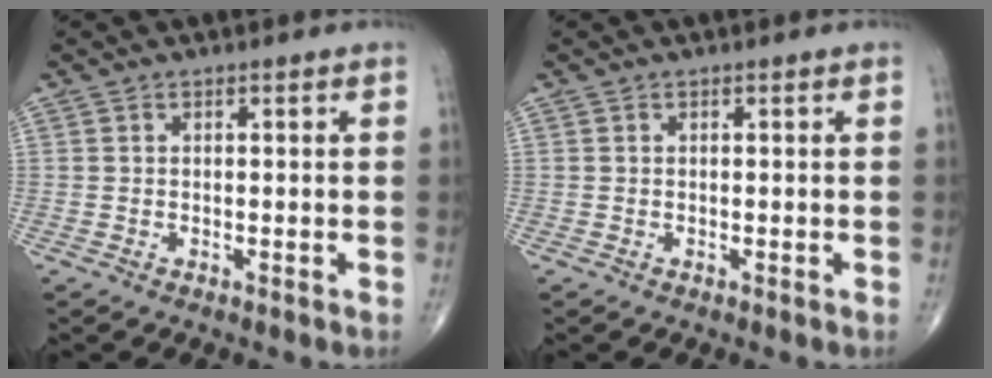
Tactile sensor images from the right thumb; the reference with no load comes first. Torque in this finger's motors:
{"motor_torque": [-0.50, 0.50, -0.05, 0.04, 0.03]}